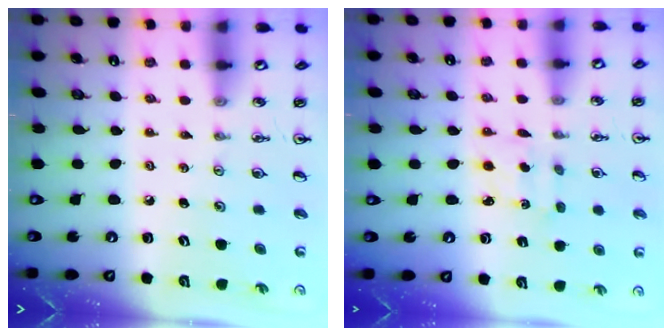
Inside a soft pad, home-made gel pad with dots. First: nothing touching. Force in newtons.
{"total": 2.0, "press": 1.9, "slide": 0.7}